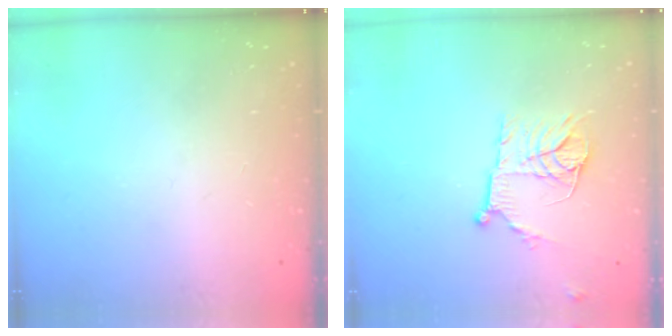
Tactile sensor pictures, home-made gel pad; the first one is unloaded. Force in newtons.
{"total": 12.2, "press": 12.1, "slide": 1.1}